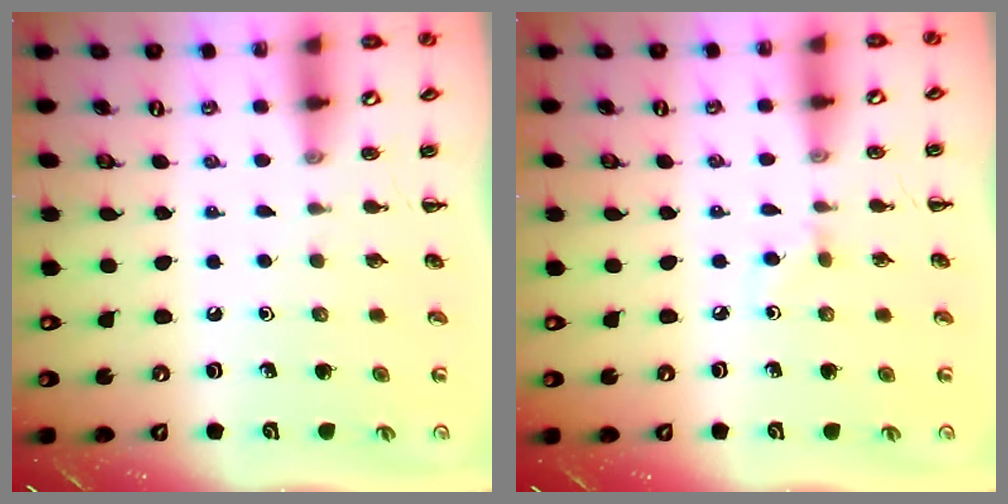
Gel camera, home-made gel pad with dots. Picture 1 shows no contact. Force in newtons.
{"total": 2.6, "press": 2.4, "slide": 1.1}